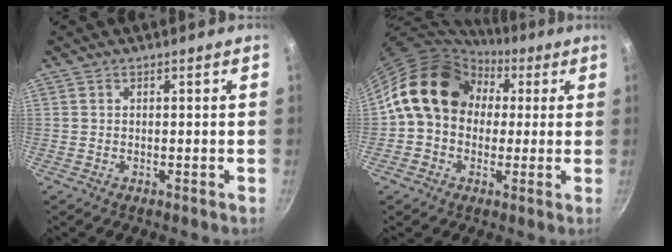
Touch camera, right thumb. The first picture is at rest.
{"total": 15.7, "force": [3.6, 12.6, 8.7], "torque": [-0.107, 0.032, 0.047]}